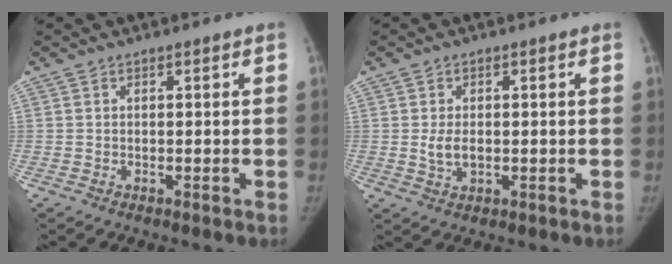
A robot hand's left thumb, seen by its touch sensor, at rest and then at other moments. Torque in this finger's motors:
{"motor_torque": [0.17, 0.28, 0.74, 0.04, 0.02]}